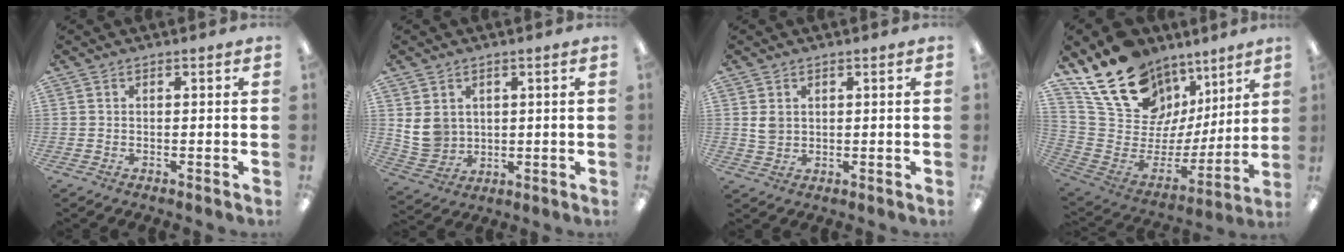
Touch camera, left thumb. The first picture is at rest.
{"total": 6.7, "force": [2.1, 6.0, 2.3], "torque": [-0.056, -0.004, 0.044]}
{"total": 3.1, "force": [1.2, 2.4, 1.5], "torque": [-0.023, -0.002, 0.023]}
{"total": 20.5, "force": [14.7, 11.8, 8.0], "torque": [-0.149, -0.108, 0.279]}